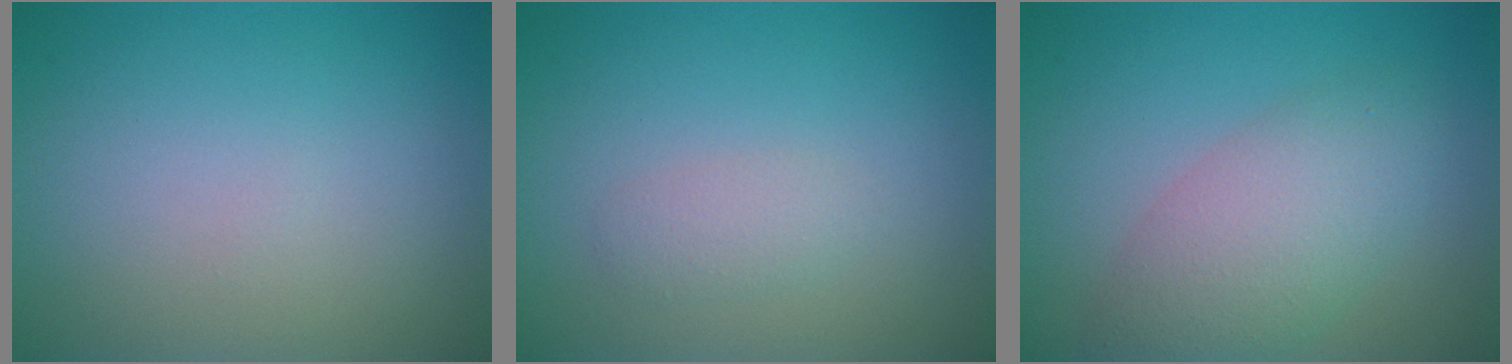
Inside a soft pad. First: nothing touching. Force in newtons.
{"total": 1.4, "press": 1.4, "slide": 0.1}
{"total": 5.2, "press": 5.2, "slide": 0.3}